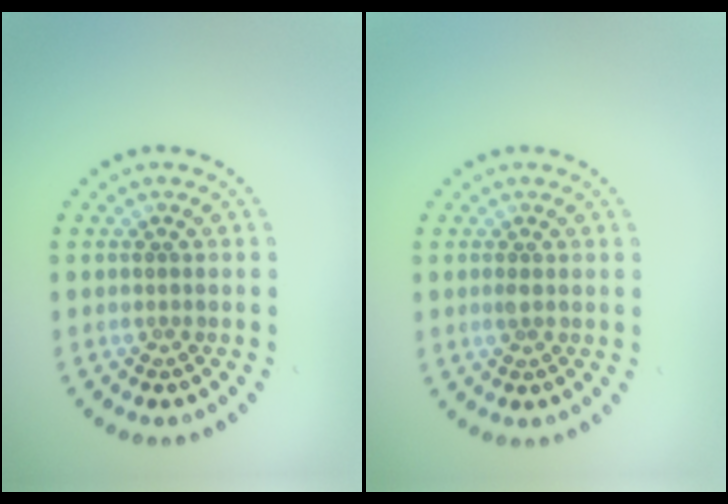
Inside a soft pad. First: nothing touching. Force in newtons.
{"total": 0.6, "press": 0.5, "slide": 0.3}